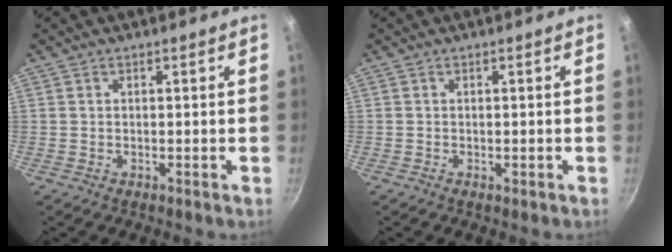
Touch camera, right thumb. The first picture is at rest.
{"total": 0.5, "force": [-0.2, 0.3, 0.4], "torque": [-0.001, -0.001, -0.004]}